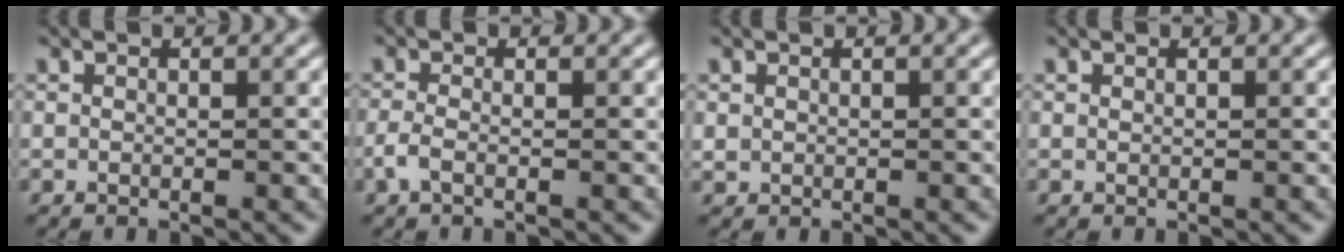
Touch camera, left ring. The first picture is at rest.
{"total": 1.5, "force": [-0.7, 0.5, 1.2], "torque": [-0.033, 0.000, -0.019]}
{"total": 0.5, "force": [0.2, 0.4, 0.1], "torque": [0.000, -0.002, 0.008]}
{"total": 0.0}